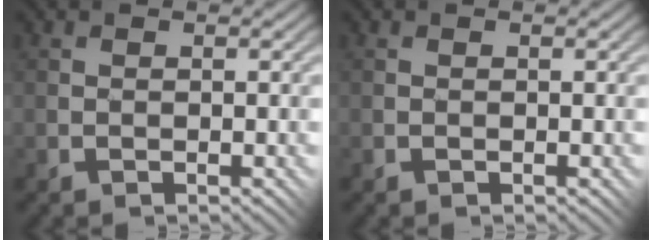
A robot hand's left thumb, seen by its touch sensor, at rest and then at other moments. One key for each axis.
{"total": 0.0}